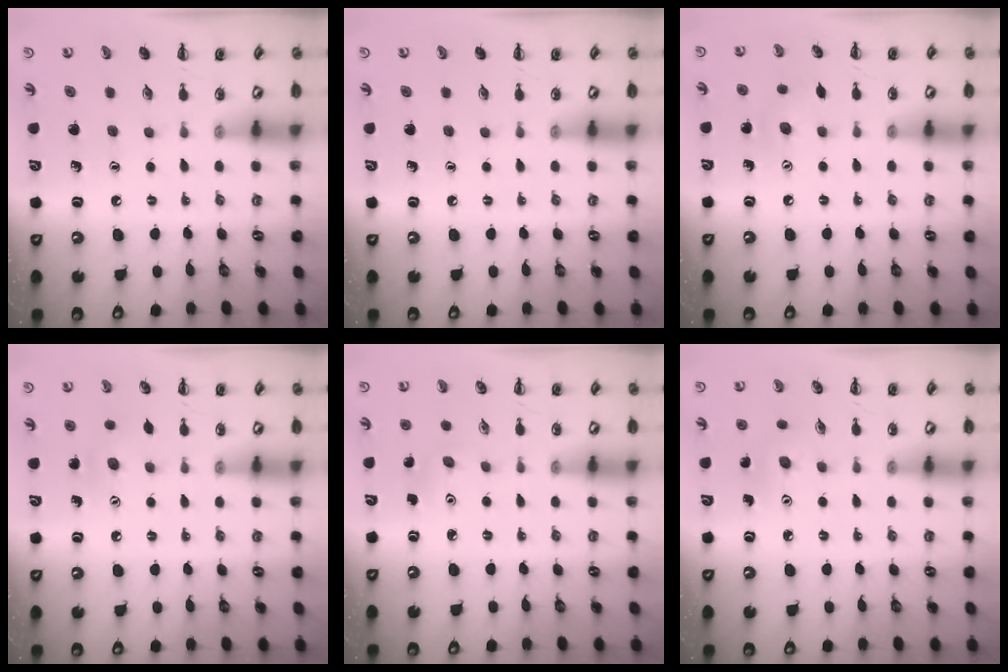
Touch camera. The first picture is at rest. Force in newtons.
{"total": 0.0}
{"total": 5.9, "press": 5.7, "slide": 1.4}
{"total": 6.2, "press": 6.1, "slide": 1.3}
{"total": 3.2, "press": 3.1, "slide": 0.8}
{"total": 4.0, "press": 3.8, "slide": 1.1}